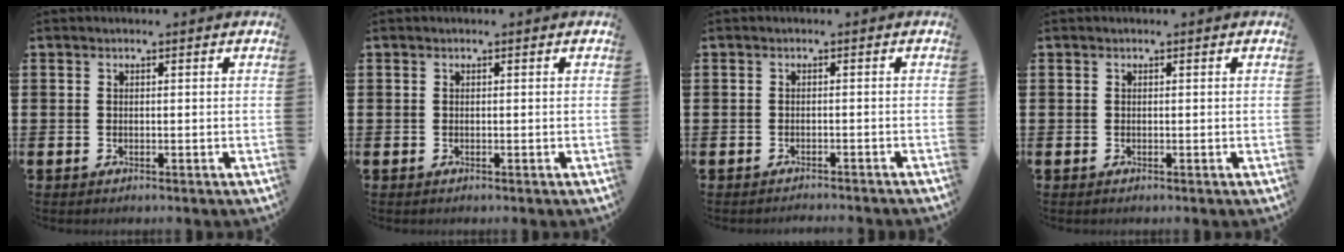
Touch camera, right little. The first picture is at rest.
{"total": 0.0}
{"total": 0.9, "force": [-0.9, -0.2, 0.0], "torque": [-0.001, 0.001, -0.018]}
{"total": 0.0}